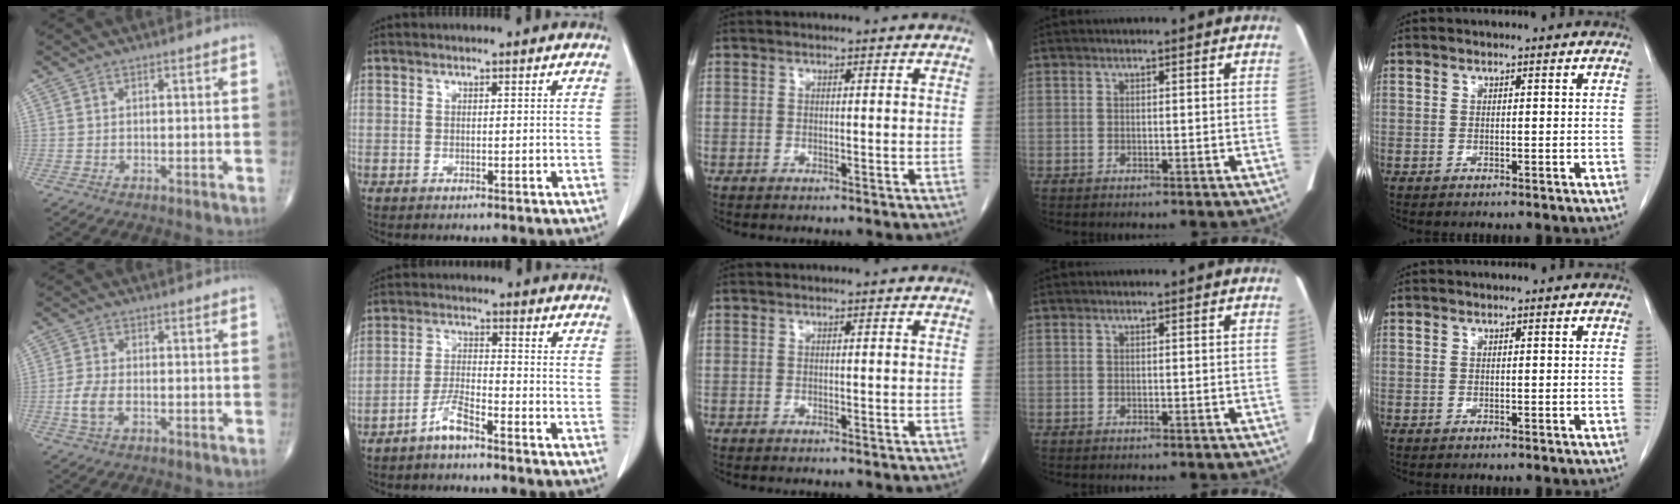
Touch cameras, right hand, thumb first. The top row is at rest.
{"thumb": {"total": 4.6, "force": [-1.3, 2.4, 3.6], "torque": [-0.086, 0.006, -0.025]}, "index": {"total": 4.2, "force": [-3.3, 0.4, 2.5], "torque": [-0.057, 0.001, -0.067]}}